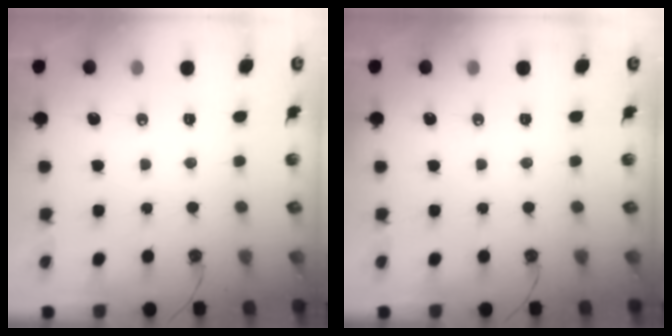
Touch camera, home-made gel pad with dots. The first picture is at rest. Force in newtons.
{"total": 0.0}